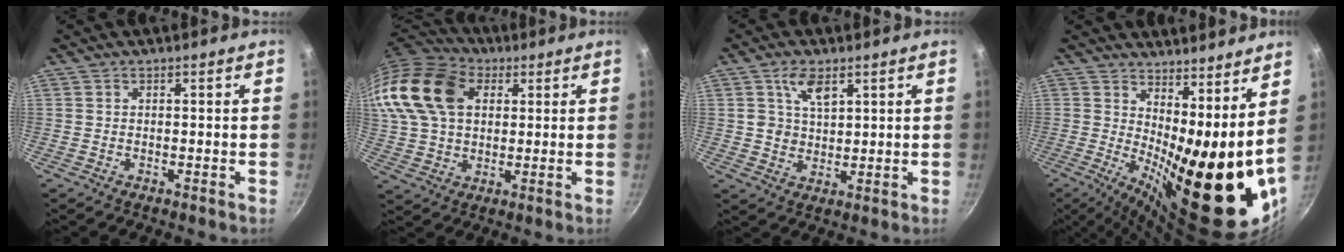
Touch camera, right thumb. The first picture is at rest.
{"total": 21.6, "force": [6.8, 15.1, 13.8], "torque": [-0.286, 0.017, 0.116]}
{"total": 5.7, "force": [2.9, 3.4, 3.5], "torque": [-0.049, -0.014, 0.058]}
{"total": 23.4, "force": [5.4, 8.9, 21.0], "torque": [-0.266, -0.047, 0.095]}